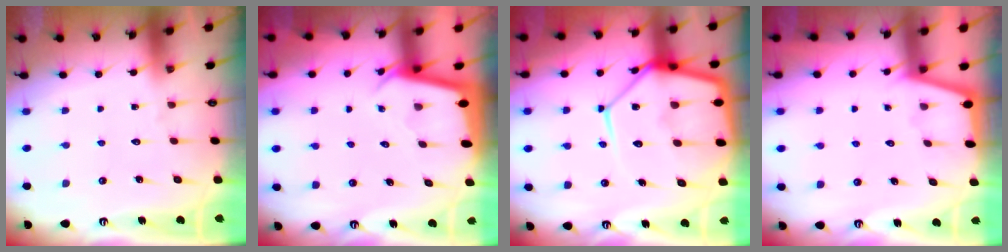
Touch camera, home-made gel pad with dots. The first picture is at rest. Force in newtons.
{"total": 2.4, "press": 2.4, "slide": 0.1}
{"total": 18.9, "press": 18.8, "slide": 1.9}
{"total": 1.1, "press": 1.1, "slide": 0.1}